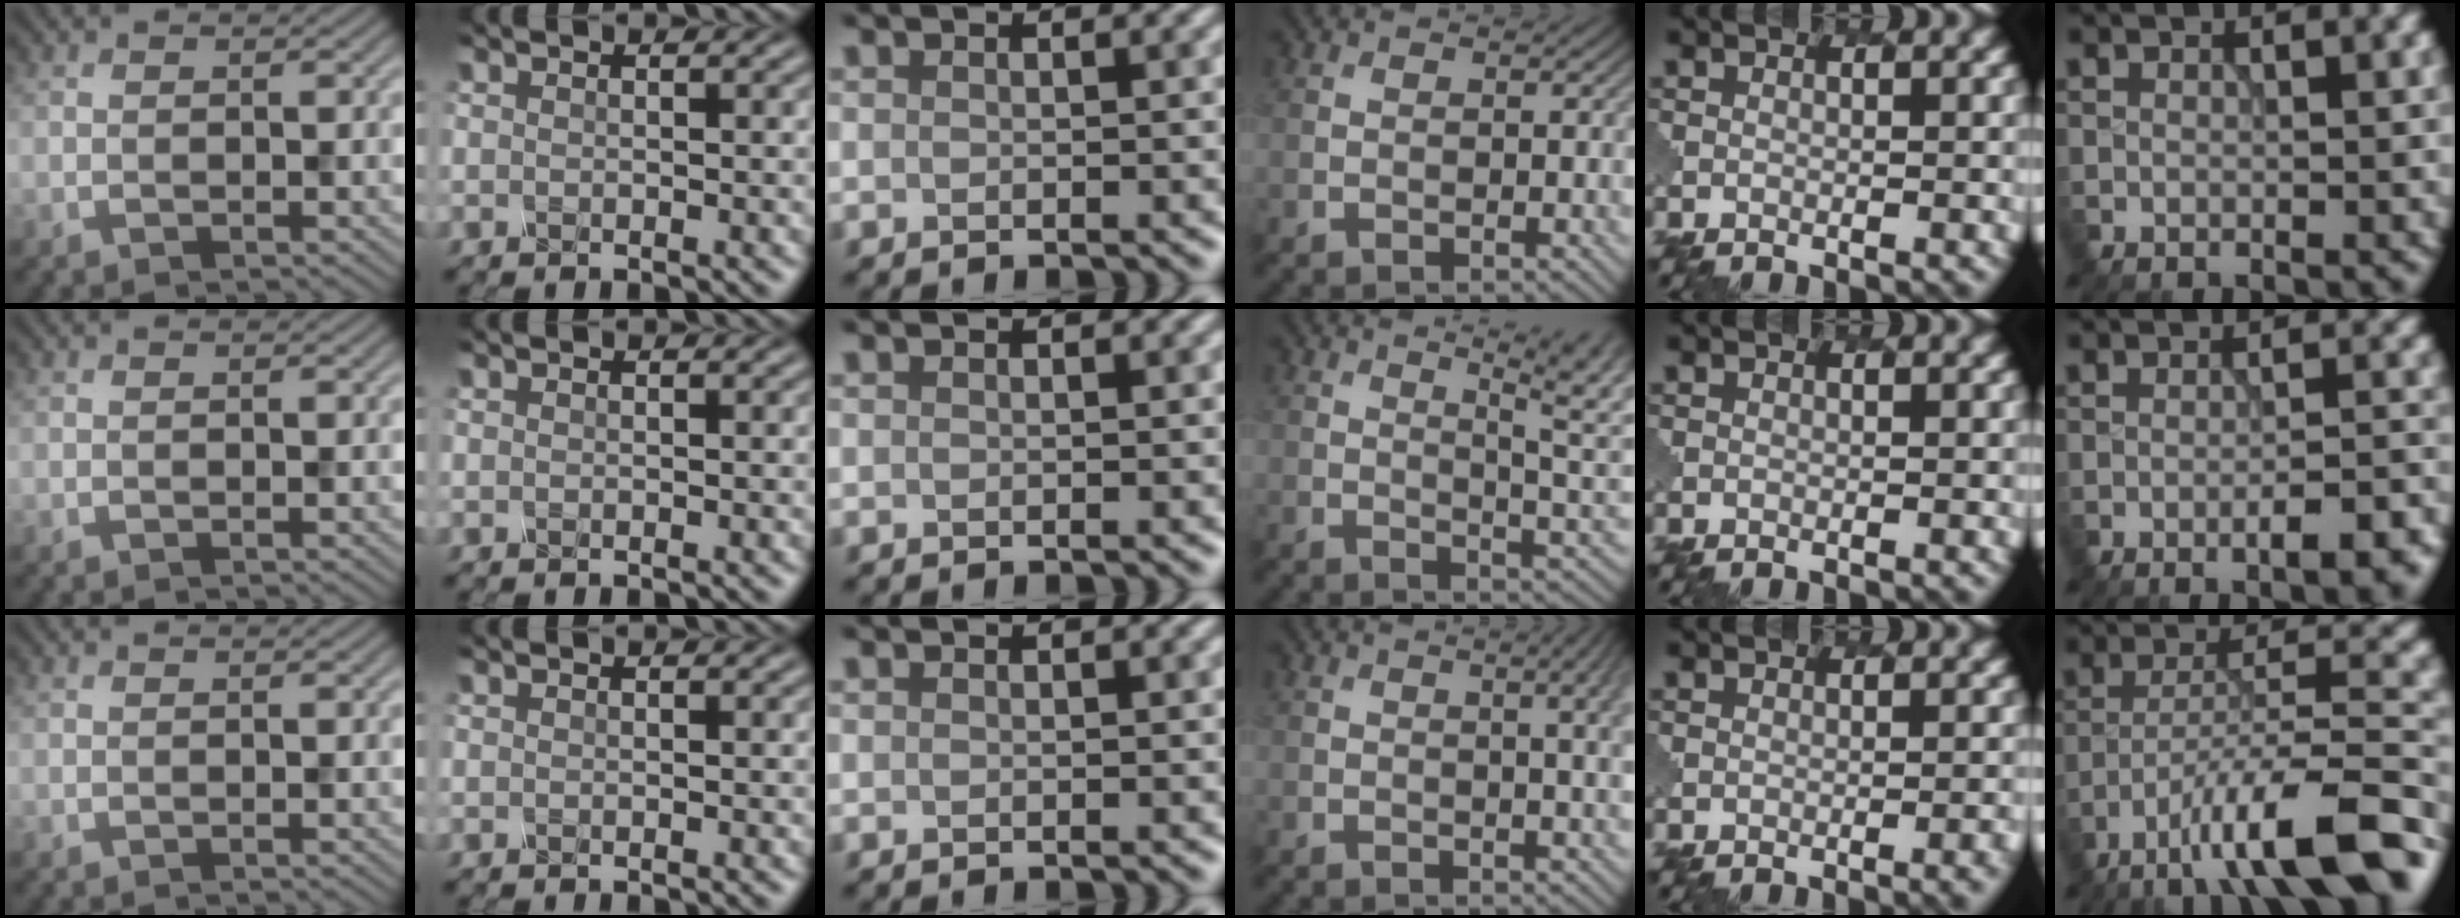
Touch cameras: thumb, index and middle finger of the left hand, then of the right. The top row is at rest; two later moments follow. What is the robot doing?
{"motion": "pour", "object": "mug"}